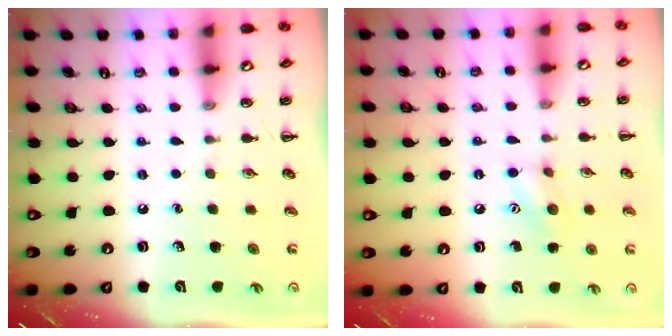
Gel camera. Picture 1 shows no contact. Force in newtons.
{"total": 8.1, "press": 8.0, "slide": 1.5}